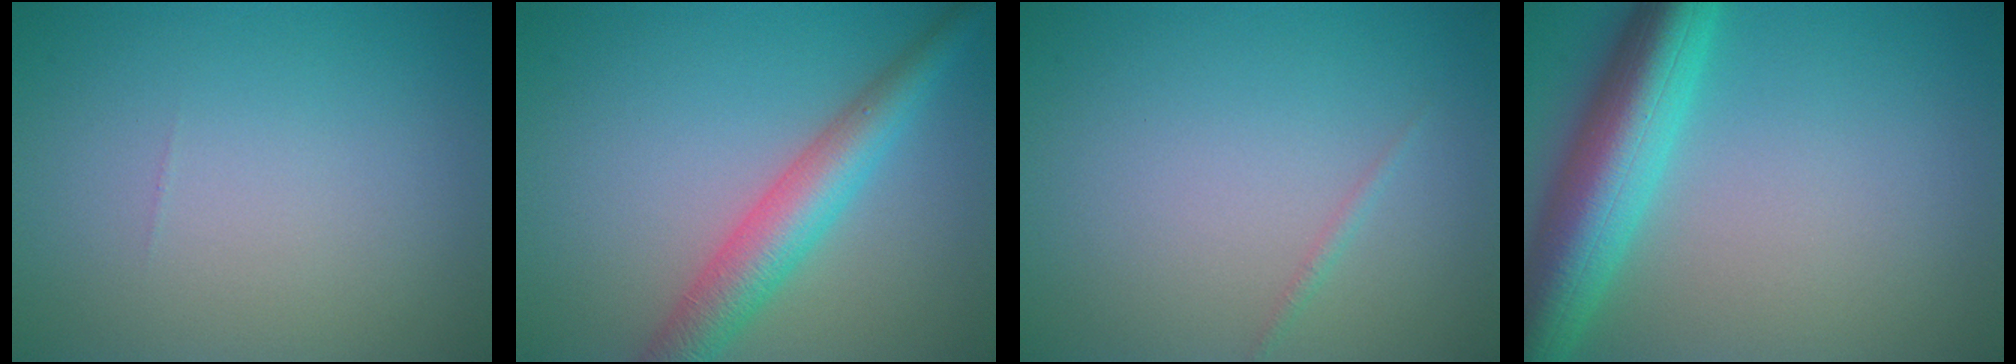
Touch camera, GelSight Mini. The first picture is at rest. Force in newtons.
{"total": 5.1, "press": 5.1, "slide": 0.1}
{"total": 0.6, "press": 0.6, "slide": 0.0}
{"total": 8.5, "press": 8.5, "slide": 0.5}